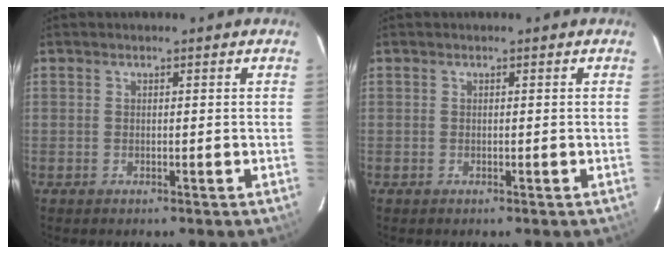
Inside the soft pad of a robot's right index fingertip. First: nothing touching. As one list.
[{"total": 0.0}]